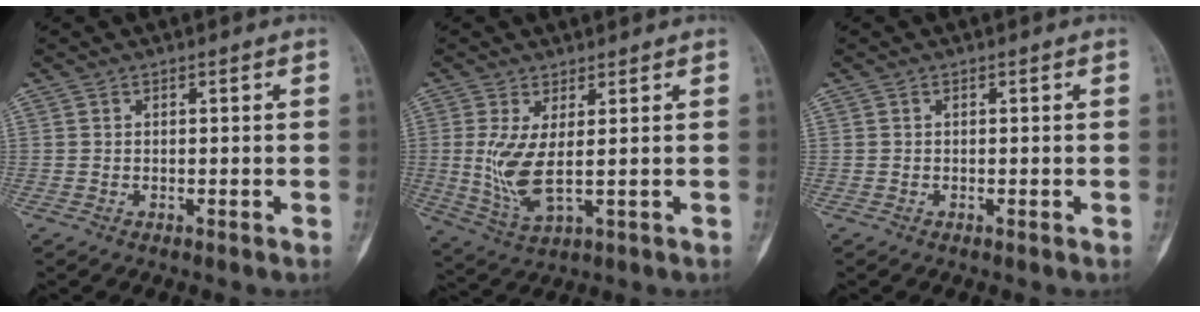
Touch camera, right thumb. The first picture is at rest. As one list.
[{"total": 7.8, "force": [0.6, 2.4, 7.4], "torque": [-0.174, -0.020, 0.024]}, {"total": 0.0}]